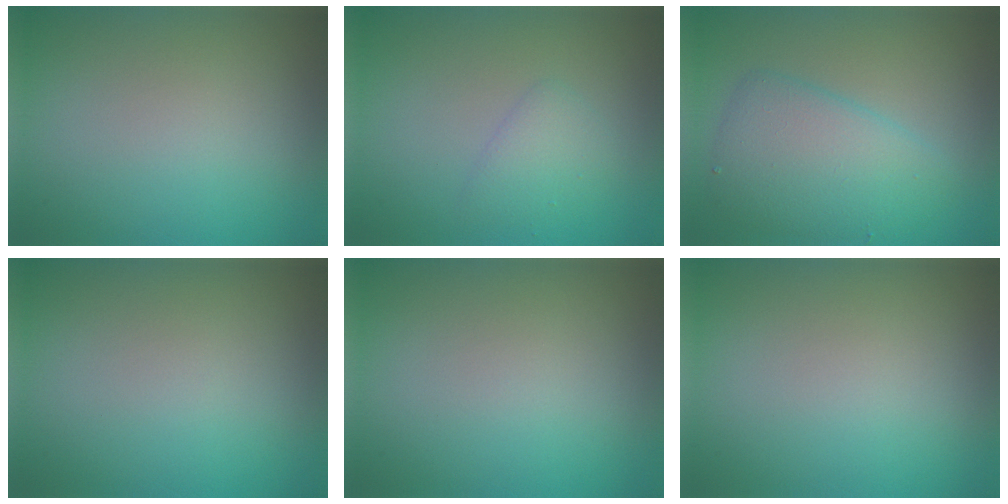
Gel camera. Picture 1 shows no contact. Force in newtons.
{"total": 1.7, "press": 1.7, "slide": 0.1}
{"total": 4.8, "press": 4.8, "slide": 0.0}
{"total": 0.0}
{"total": 0.0}
{"total": 0.0}